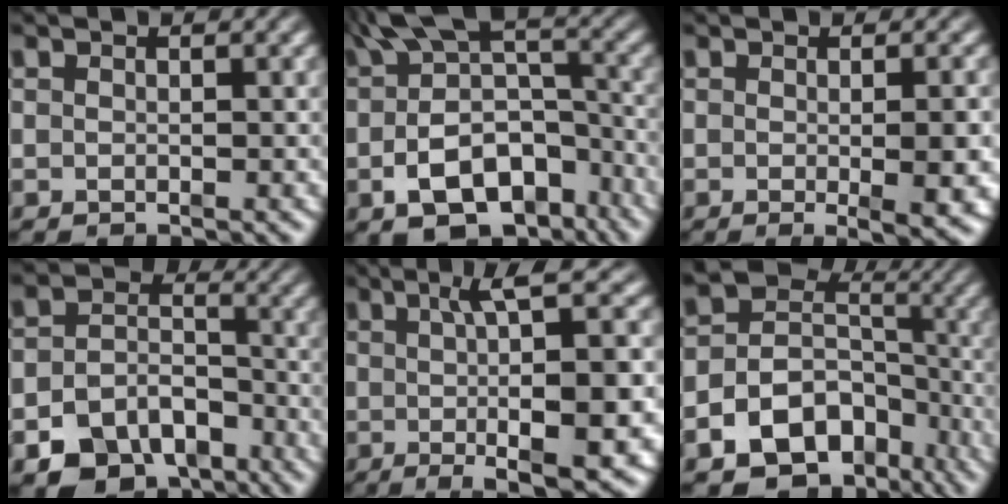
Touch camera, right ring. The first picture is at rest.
{"total": 9.5, "force": [-3.4, 5.9, 6.5], "torque": [-0.105, -0.024, -0.049]}
{"total": 3.5, "force": [-0.9, 0.4, 3.3], "torque": [-0.048, -0.010, -0.011]}
{"total": 10.0, "force": [-6.5, 6.9, 3.1], "torque": [-0.036, -0.032, -0.108]}
{"total": 8.0, "force": [0.1, 0.9, 7.9], "torque": [-0.113, 0.003, 0.005]}
{"total": 15.2, "force": [-6.2, 12.1, 6.7], "torque": [-0.117, -0.050, -0.093]}